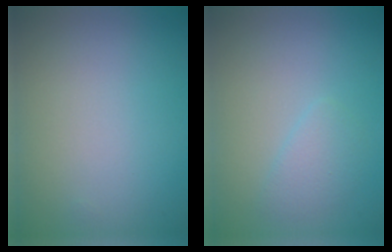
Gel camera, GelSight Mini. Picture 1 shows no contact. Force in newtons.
{"total": 1.6, "press": 1.6, "slide": 0.1}